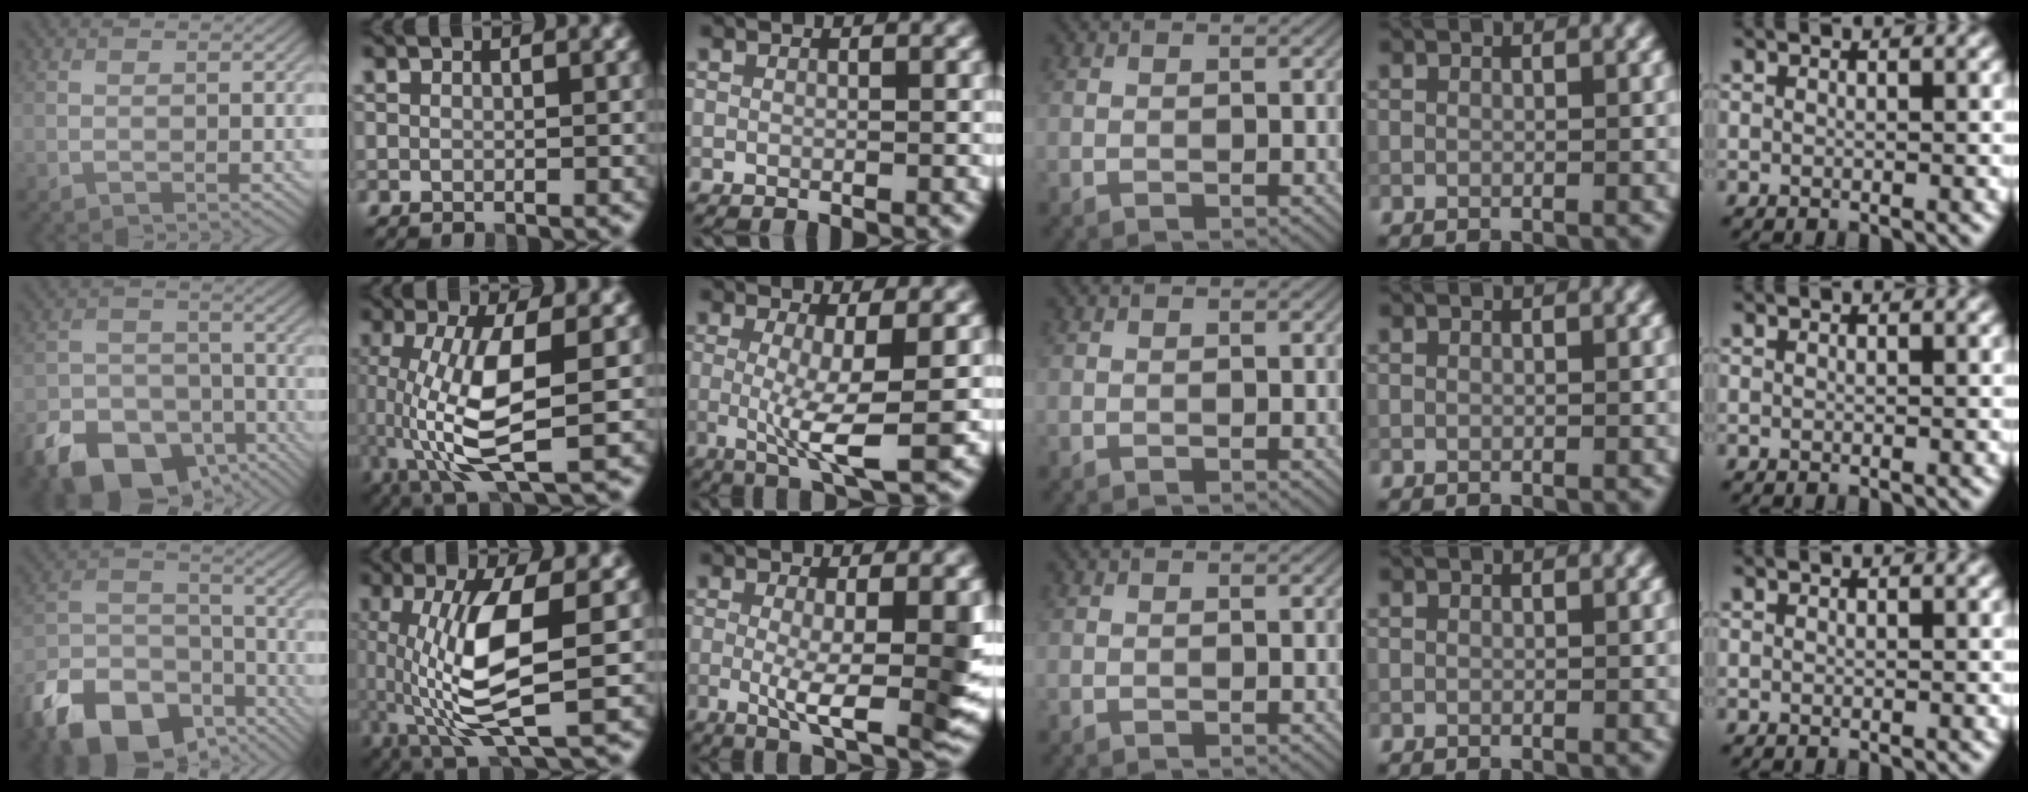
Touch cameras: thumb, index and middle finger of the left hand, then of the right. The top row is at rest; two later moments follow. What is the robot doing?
{"motion": "lift_and_place", "object": "calculator"}